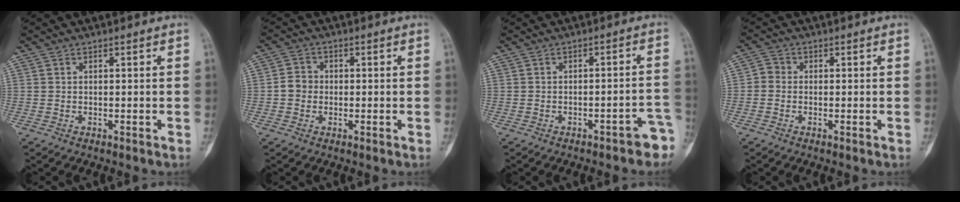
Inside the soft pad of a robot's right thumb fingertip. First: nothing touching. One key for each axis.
{"total": 3.4, "fx": -0.5, "fy": 3.1, "fz": 1.4, "tx": -0.012, "ty": 0.010, "tz": -0.015}
{"total": 5.2, "fx": -3.5, "fy": 1.7, "fz": 3.4, "tx": -0.024, "ty": 0.038, "tz": -0.039}
{"total": 2.0, "fx": -0.5, "fy": 1.7, "fz": 1.0, "tx": -0.010, "ty": 0.004, "tz": -0.020}